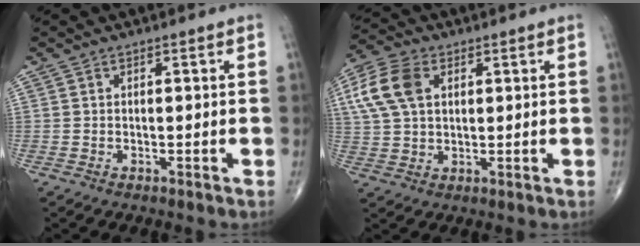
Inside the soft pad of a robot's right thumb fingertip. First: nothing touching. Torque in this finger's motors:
{"motor_torque": [-0.09, 0.19, 0.12, -0.05, 0.07]}